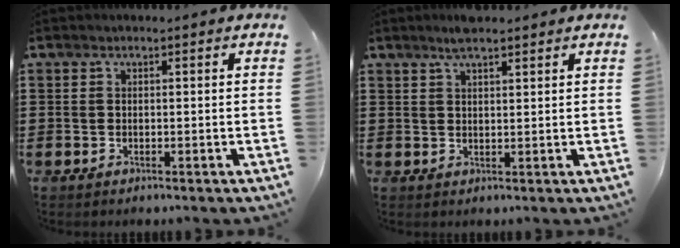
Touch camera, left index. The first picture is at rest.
{"total": 3.2, "force": [2.6, 0.5, 1.8], "torque": [-0.039, 0.004, 0.047]}